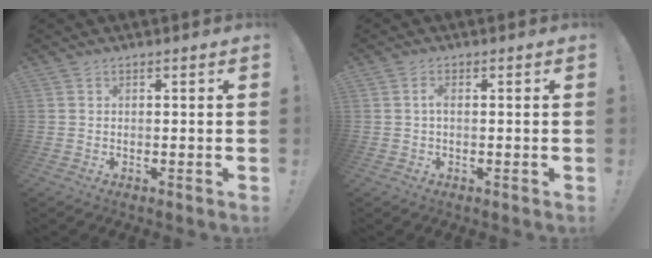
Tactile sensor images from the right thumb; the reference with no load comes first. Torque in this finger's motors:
{"motor_torque": [0.40, 0.13, -0.13, 0.01, 0.05]}